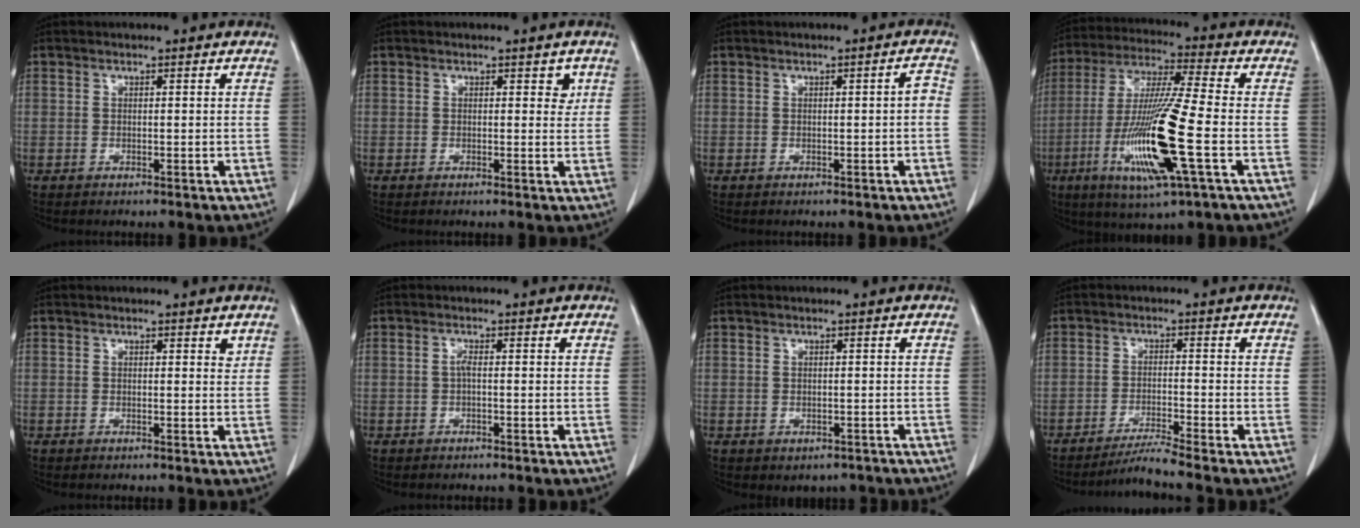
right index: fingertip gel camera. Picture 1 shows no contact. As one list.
[{"total": 2.0, "force": [0.9, 1.2, 1.3], "torque": [-0.009, -0.002, 0.009]}, {"total": 1.5, "force": [-0.3, 0.3, 1.4], "torque": [-0.015, 0.003, -0.004]}, {"total": 17.5, "force": [-5.1, 0.5, 16.8], "torque": [-0.345, -0.023, -0.097]}, {"total": 0.9, "force": [0.7, 0.4, 0.4], "torque": [-0.003, -0.003, 0.005]}, {"total": 0.9, "force": [-0.2, 0.1, 0.9], "torque": [-0.019, 0.001, -0.004]}, {"total": 2.7, "force": [-1.7, 2.0, 0.7], "torque": [-0.003, 0.005, -0.018]}, {"total": 4.3, "force": [-3.6, -1.9, 1.2], "torque": [-0.026, -0.022, -0.068]}]